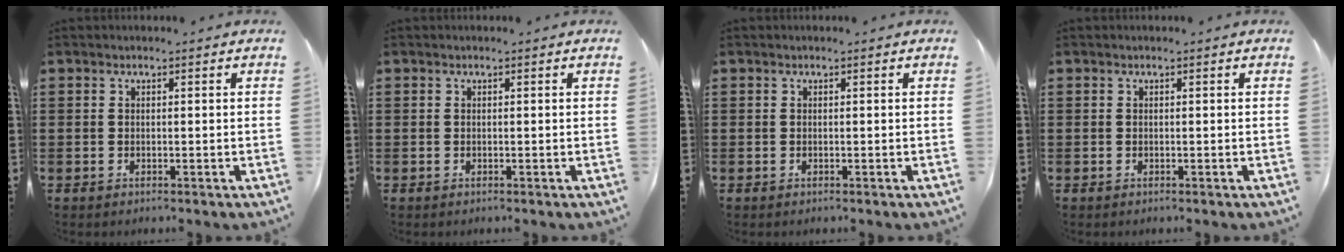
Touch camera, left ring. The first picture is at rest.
{"total": 0.0}
{"total": 0.0}
{"total": 0.0}